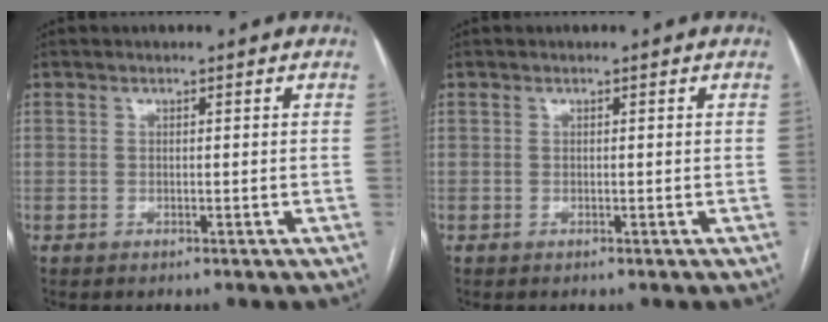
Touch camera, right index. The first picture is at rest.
{"total": 0.0}